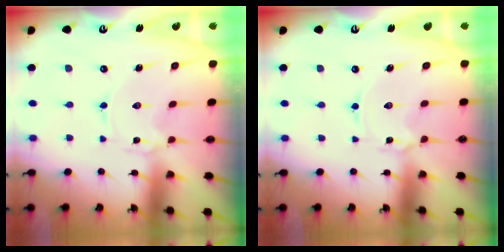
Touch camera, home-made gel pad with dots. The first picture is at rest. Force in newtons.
{"total": 1.4, "press": 1.4, "slide": 0.2}